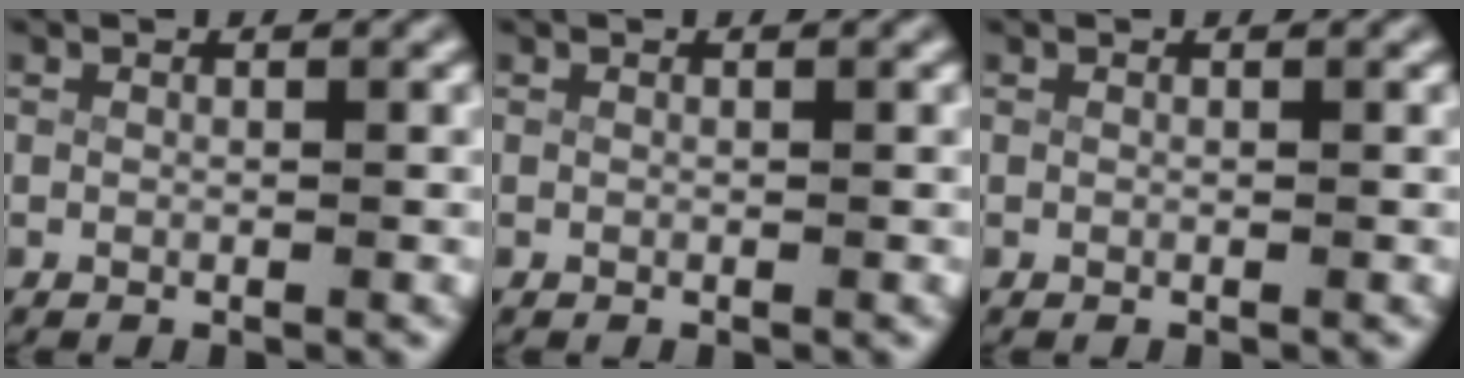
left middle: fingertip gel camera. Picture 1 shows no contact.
{"total": 0.0}
{"total": 0.0}